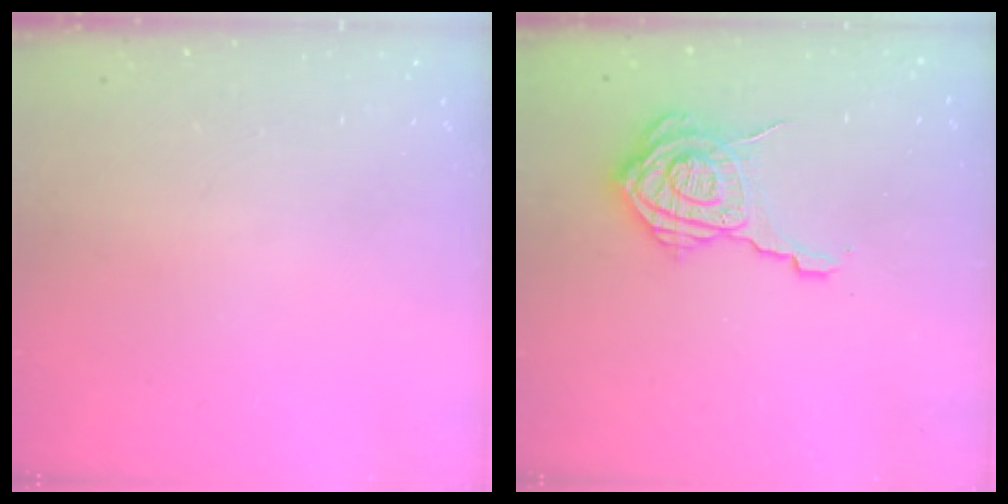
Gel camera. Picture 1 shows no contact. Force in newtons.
{"total": 13.8, "press": 13.8, "slide": 0.8}